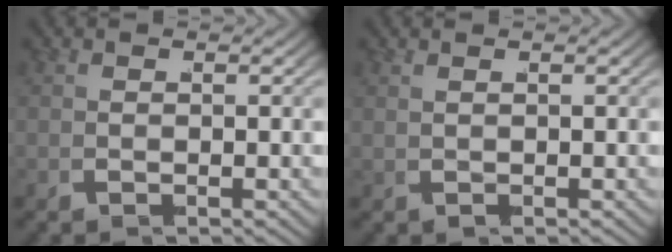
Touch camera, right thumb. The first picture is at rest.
{"total": 0.5, "force": [0.4, -0.1, 0.3], "torque": [-0.001, 0.001, 0.011]}